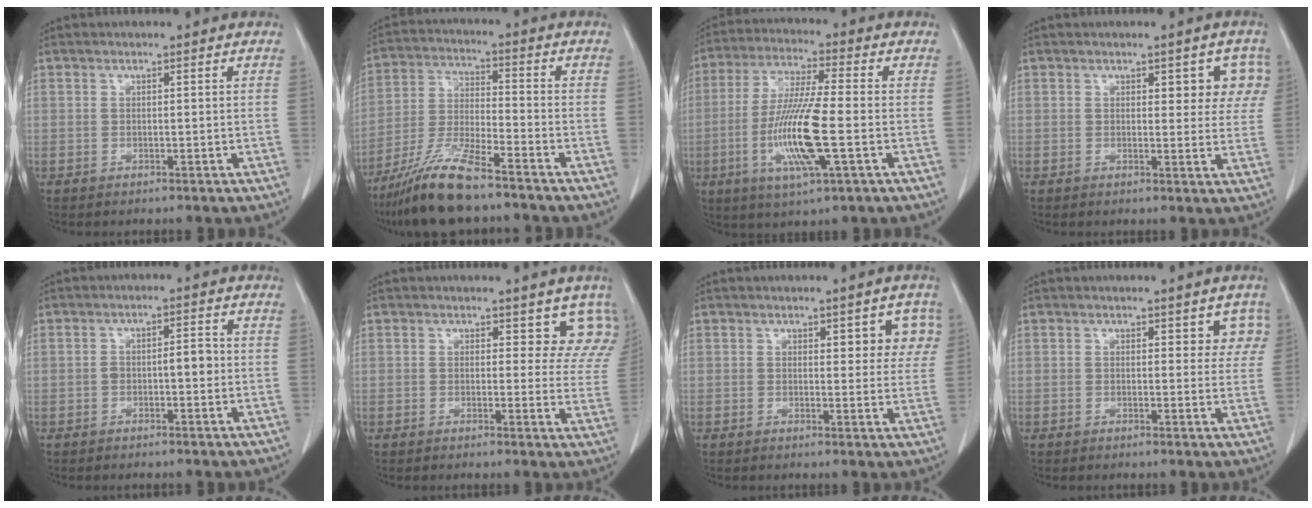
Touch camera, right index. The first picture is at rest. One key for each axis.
{"total": 11.1, "fx": -8.6, "fy": 1.0, "fz": 6.9, "tx": -0.145, "ty": -0.026, "tz": -0.164}
{"total": 13.0, "fx": -3.2, "fy": 0.8, "fz": 12.6, "tx": -0.255, "ty": -0.014, "tz": -0.064}
{"total": 5.0, "fx": 2.1, "fy": 2.7, "fz": 3.7, "tx": -0.019, "ty": 0.007, "tz": 0.019}
{"total": 4.0, "fx": -0.7, "fy": 1.8, "fz": 3.4, "tx": -0.055, "ty": 0.018, "tz": -0.012}
{"total": 6.6, "fx": 5.3, "fy": 3.5, "fz": 1.8, "tx": 0.015, "ty": -0.013, "tz": 0.032}
{"total": 5.2, "fx": 2.1, "fy": 2.5, "fz": 4.1, "tx": -0.029, "ty": 0.008, "tz": 0.022}
{"total": 3.6, "fx": 1.8, "fy": 2.2, "fz": 2.1, "tx": 0.002, "ty": 0.003, "tz": 0.014}